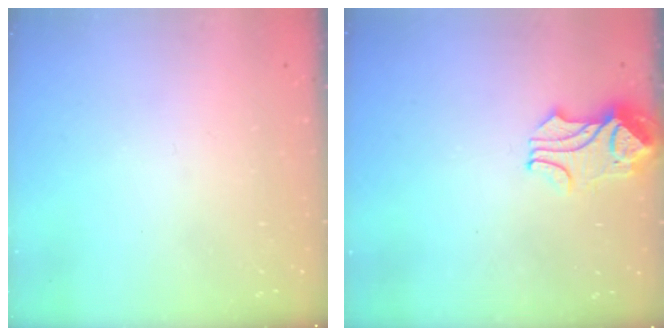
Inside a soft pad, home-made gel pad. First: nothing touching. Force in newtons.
{"total": 2.2, "press": 2.1, "slide": 0.7}